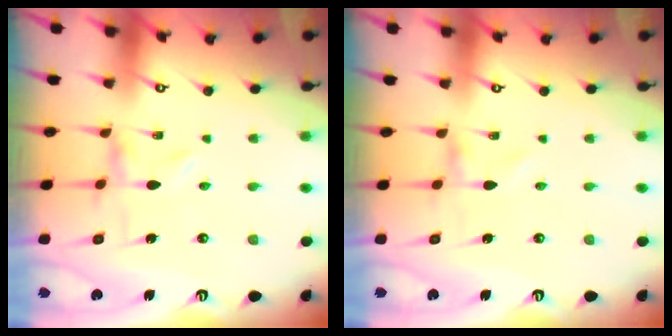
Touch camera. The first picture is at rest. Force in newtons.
{"total": 0.0}